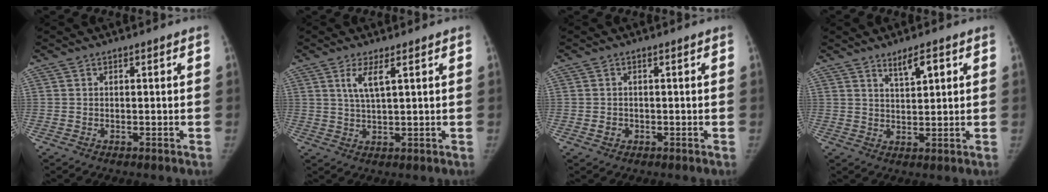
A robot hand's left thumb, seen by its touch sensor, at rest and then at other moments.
{"total": 3.9, "force": [1.8, 0.6, 3.5], "torque": [-0.075, -0.011, 0.040]}
{"total": 1.4, "force": [-0.4, 1.2, 0.5], "torque": [-0.003, 0.006, -0.005]}
{"total": 4.2, "force": [2.3, 1.2, 3.2], "torque": [-0.049, -0.013, 0.043]}